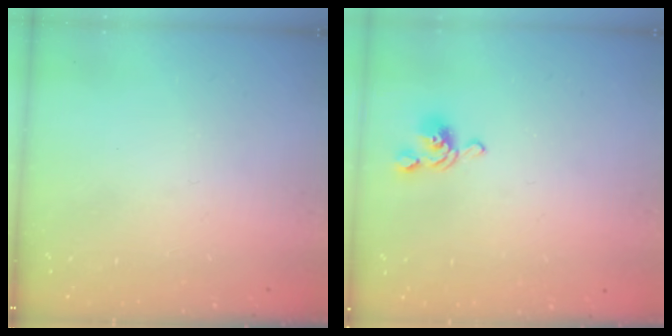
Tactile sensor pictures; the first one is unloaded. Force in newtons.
{"total": 2.6, "press": 2.5, "slide": 0.7}